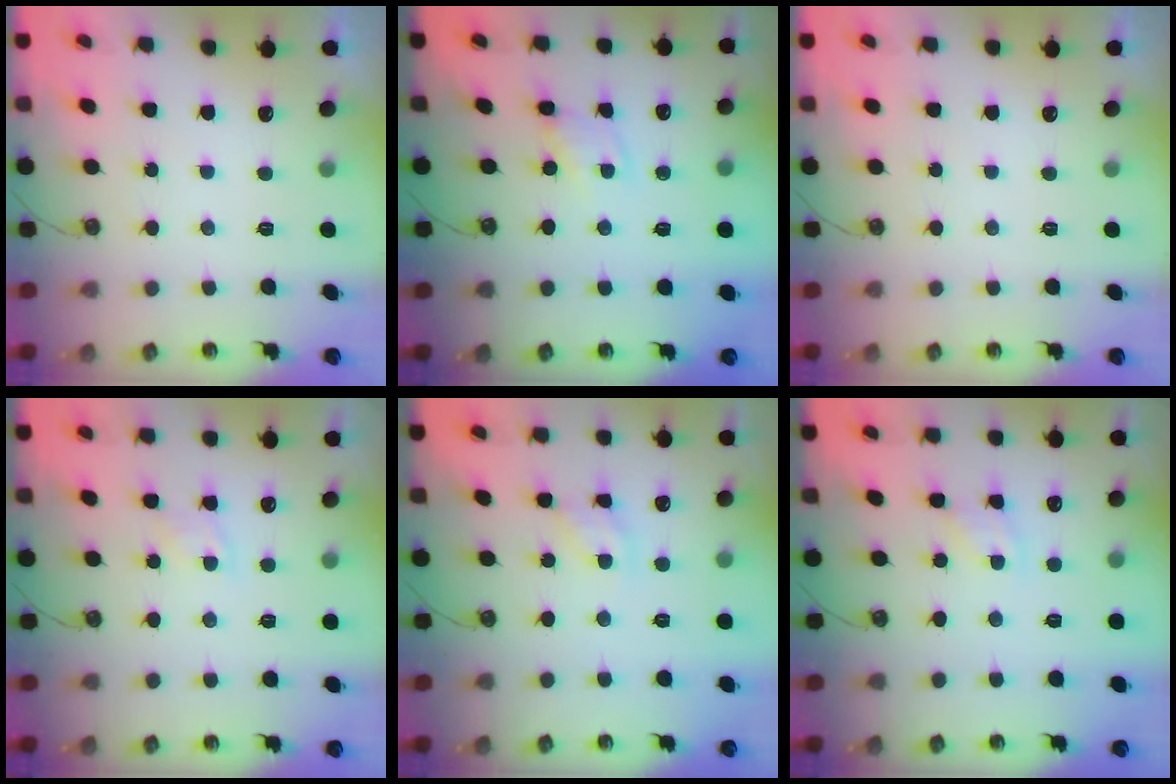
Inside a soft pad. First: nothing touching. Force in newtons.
{"total": 1.8, "press": 1.8, "slide": 0.2}
{"total": 0.0}
{"total": 6.0, "press": 6.0, "slide": 0.7}
{"total": 8.2, "press": 8.2, "slide": 0.4}
{"total": 2.6, "press": 2.6, "slide": 0.4}